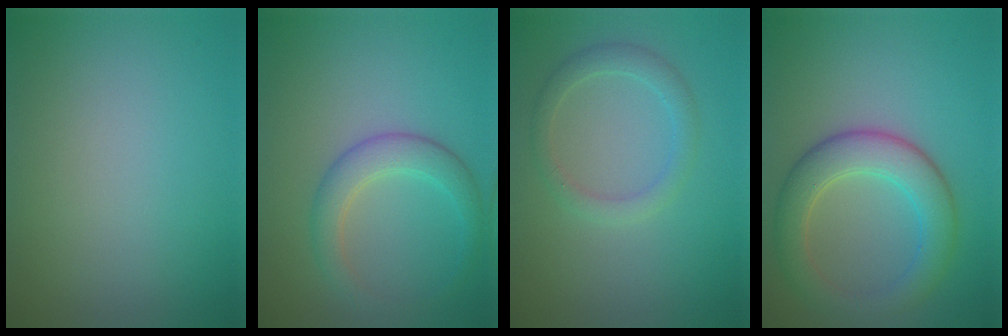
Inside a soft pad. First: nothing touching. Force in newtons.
{"total": 3.3, "press": 3.3, "slide": 0.1}
{"total": 2.2, "press": 2.2, "slide": 0.1}
{"total": 5.7, "press": 5.7, "slide": 0.1}